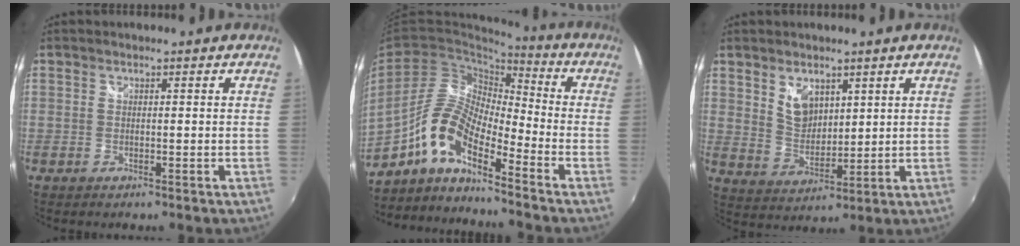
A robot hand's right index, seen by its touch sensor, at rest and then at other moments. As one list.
[{"total": 11.1, "force": [-6.8, 3.4, 8.1], "torque": [-0.160, 0.010, -0.140]}, {"total": 6.4, "force": [3.4, 3.9, 3.8], "torque": [-0.059, -0.002, 0.069]}]